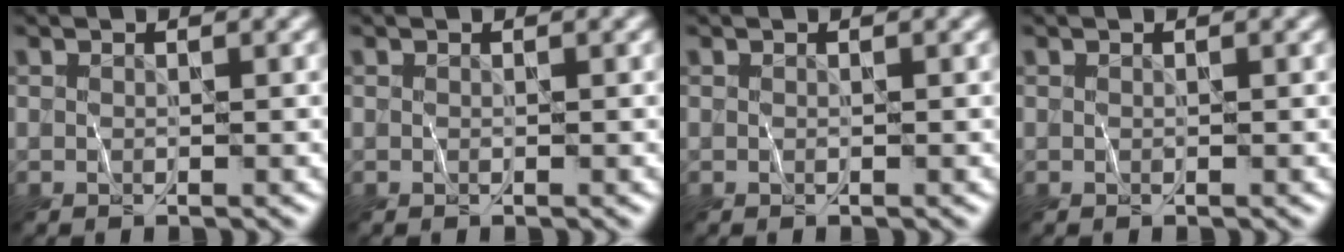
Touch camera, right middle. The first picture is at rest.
{"total": 0.0}
{"total": 0.0}
{"total": 0.0}